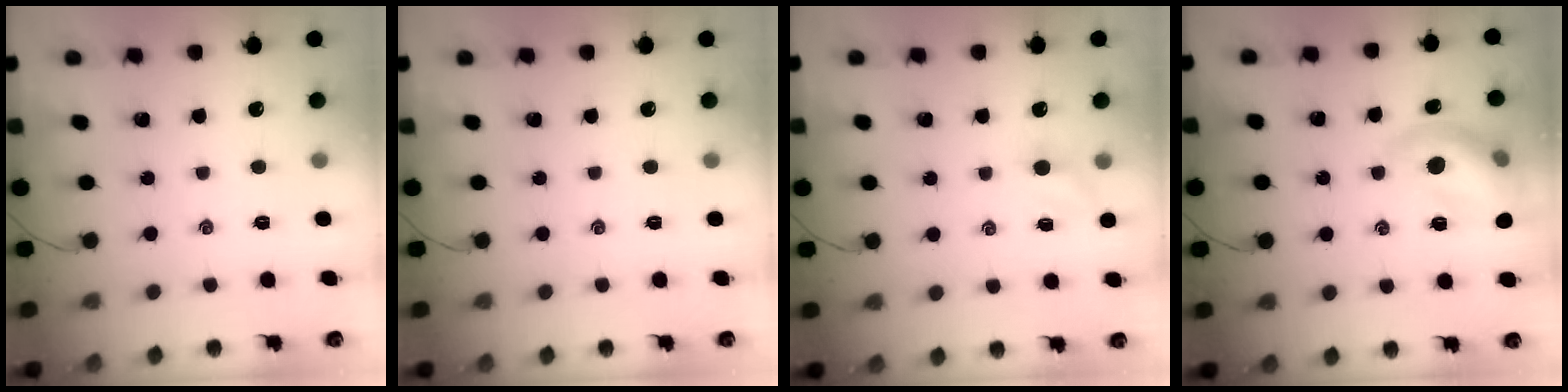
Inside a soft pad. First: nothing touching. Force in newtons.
{"total": 0.0}
{"total": 3.4, "press": 3.2, "slide": 1.2}
{"total": 14.3, "press": 14.3, "slide": 1.1}